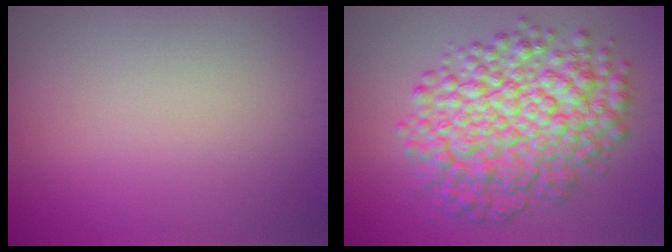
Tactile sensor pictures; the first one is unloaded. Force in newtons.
{"total": 8.8, "press": 8.8, "slide": 0.1}